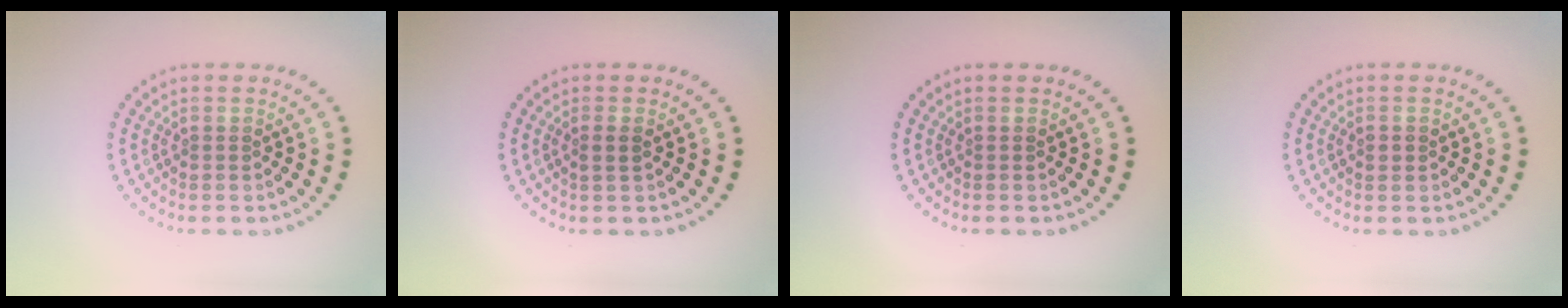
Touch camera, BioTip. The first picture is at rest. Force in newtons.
{"total": 1.1, "press": 0.9, "slide": 0.6}
{"total": 0.0}
{"total": 1.0, "press": 1.0, "slide": 0.0}